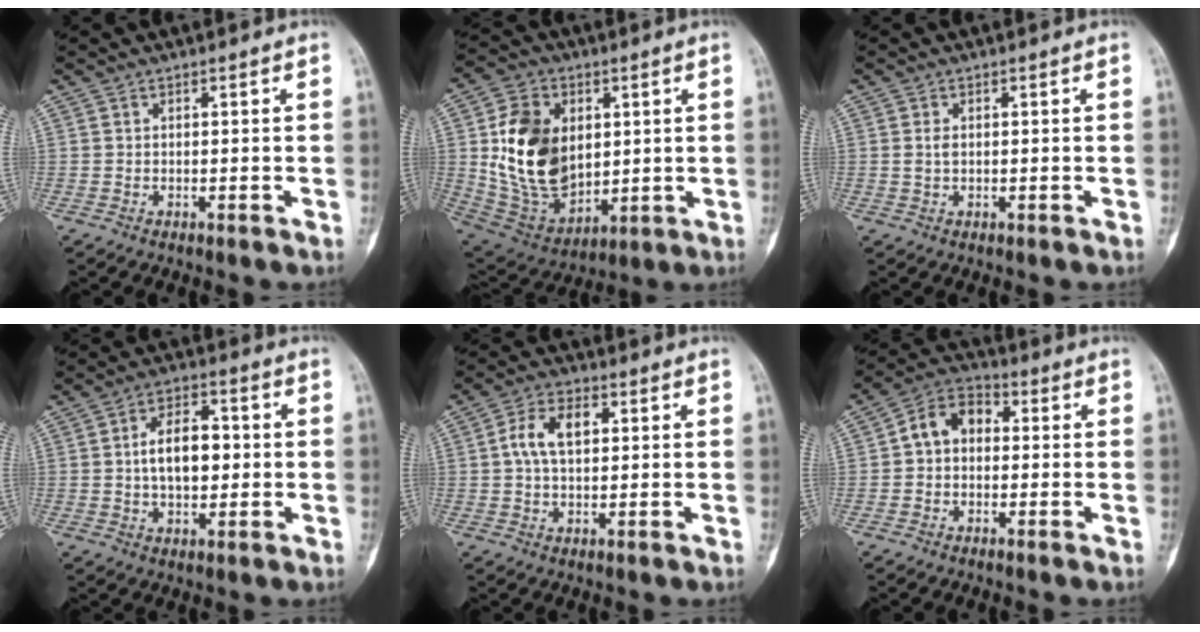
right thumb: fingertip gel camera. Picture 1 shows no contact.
{"total": 19.0, "force": [2.7, 13.3, 13.3], "torque": [-0.207, -0.018, 0.070]}
{"total": 1.4, "force": [0.2, 0.8, 1.1], "torque": [-0.021, -0.001, 0.004]}
{"total": 9.4, "force": [0.3, 5.5, 7.6], "torque": [-0.107, 0.015, 0.001]}
{"total": 7.5, "force": [1.3, 4.4, 5.9], "torque": [-0.106, 0.016, 0.019]}
{"total": 7.9, "force": [0.3, 5.8, 5.3], "torque": [-0.066, 0.029, -0.011]}